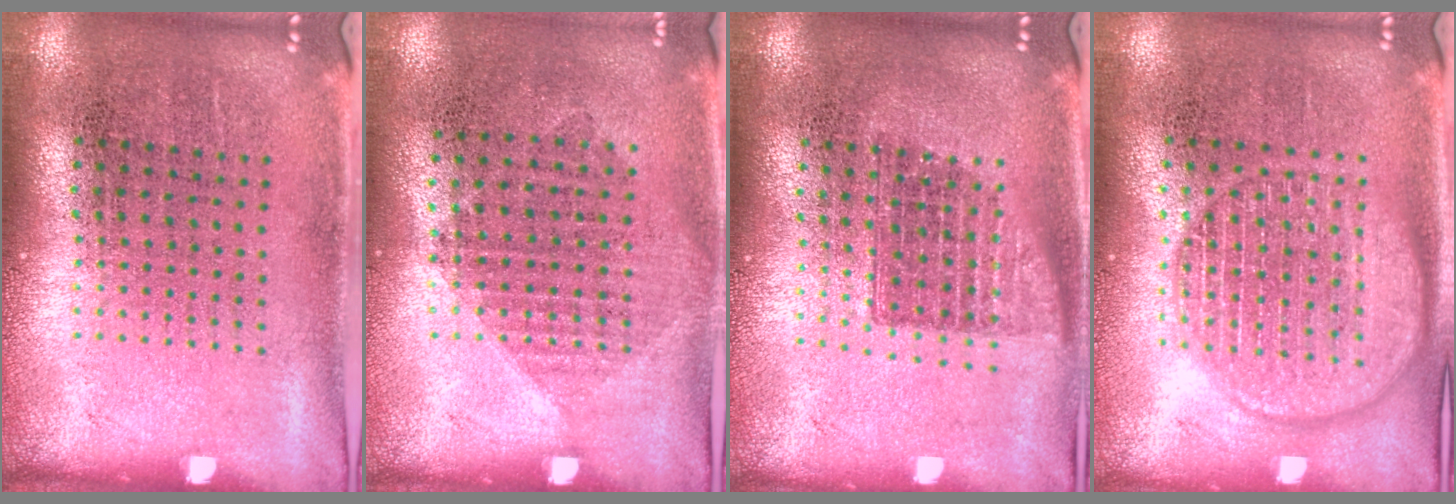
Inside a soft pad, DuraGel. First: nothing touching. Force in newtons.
{"total": 1.0, "press": 0.9, "slide": 0.5}
{"total": 1.4, "press": 1.2, "slide": 0.8}
{"total": 2.9, "press": 2.9, "slide": 0.4}